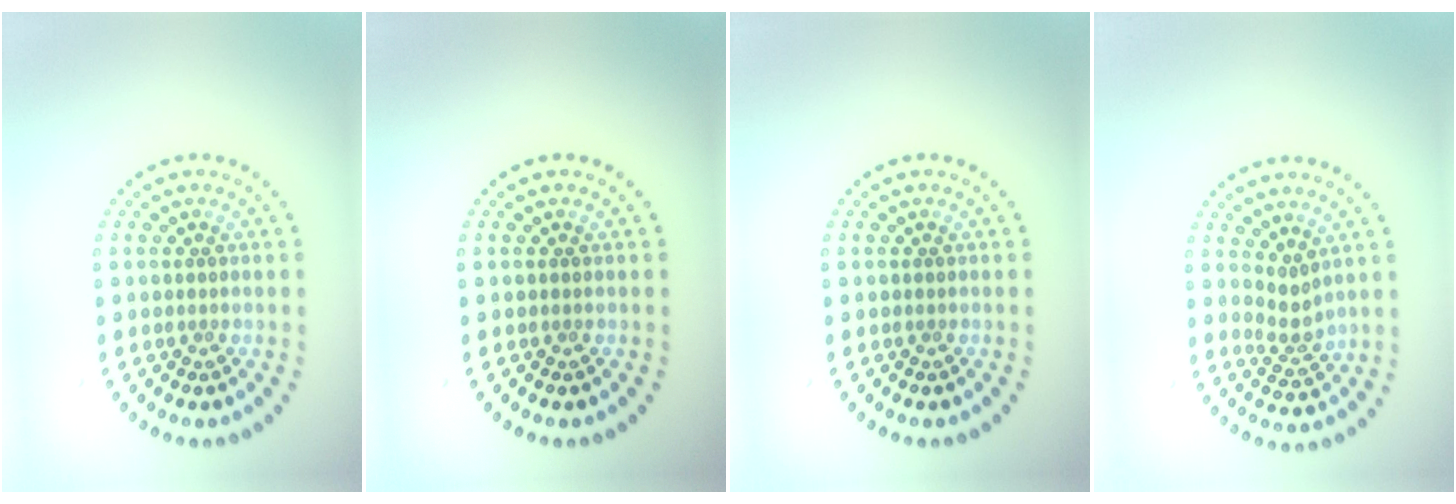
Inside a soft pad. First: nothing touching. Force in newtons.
{"total": 0.0}
{"total": 0.0}
{"total": 2.1, "press": 1.5, "slide": 1.5}